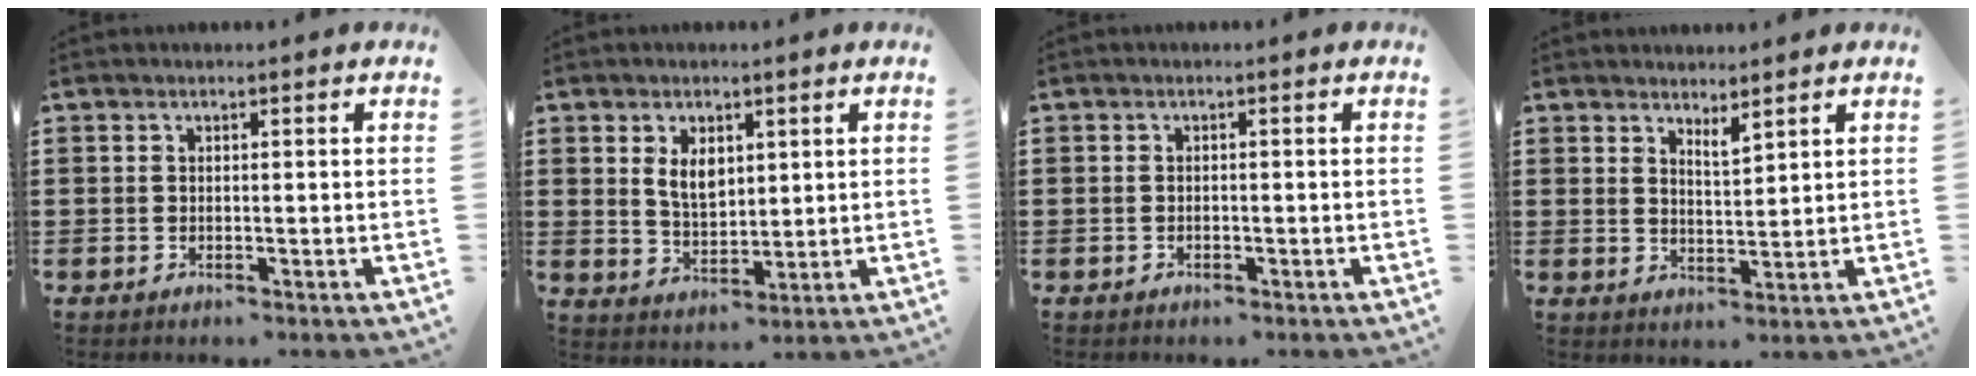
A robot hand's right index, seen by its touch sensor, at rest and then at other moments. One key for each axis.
{"total": 5.0, "fx": 1.7, "fy": 3.9, "fz": 2.7, "tx": -0.058, "ty": 0.009, "tz": 0.029}
{"total": 0.5, "fx": -0.4, "fy": 0.3, "fz": 0.1, "tx": -0.003, "ty": 0.001, "tz": -0.009}
{"total": 2.7, "fx": 2.6, "fy": 0.3, "fz": 0.7, "tx": -0.019, "ty": -0.001, "tz": 0.048}